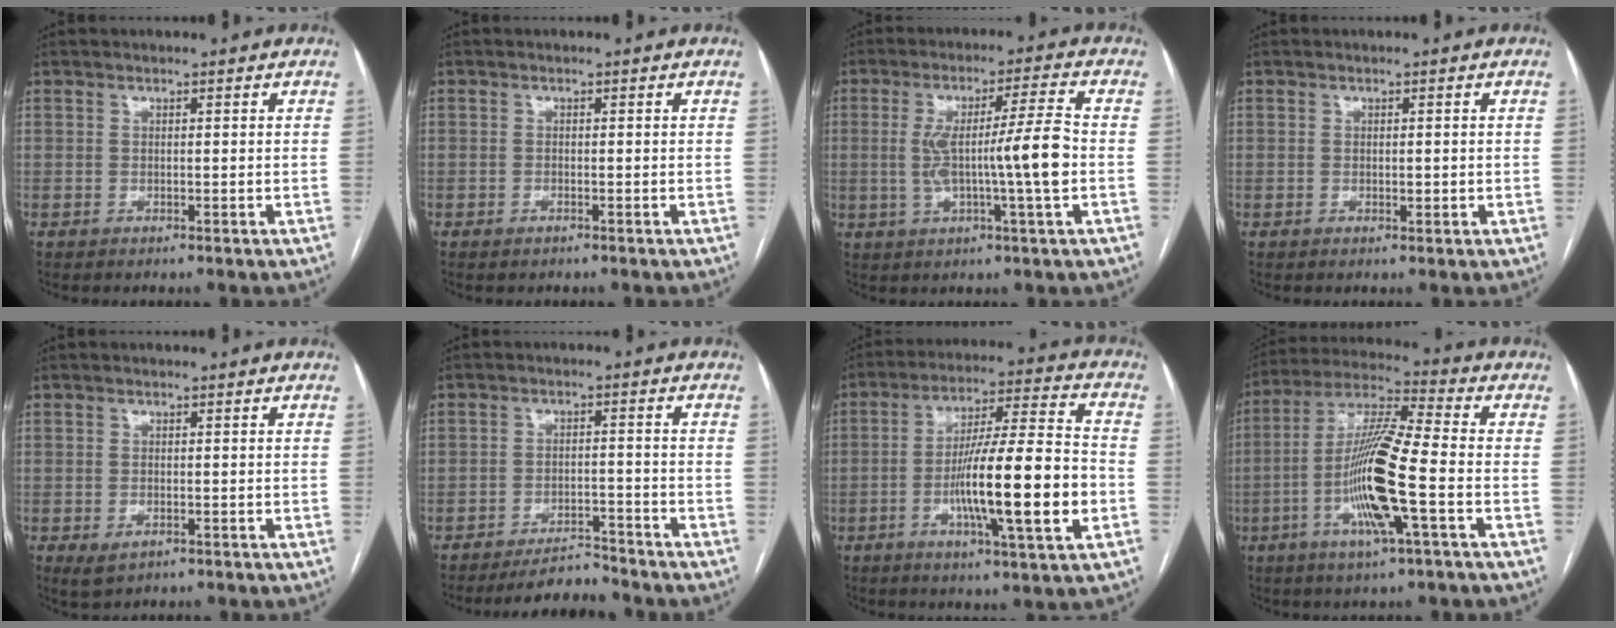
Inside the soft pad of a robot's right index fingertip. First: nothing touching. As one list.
[{"total": 0.7, "force": [-0.5, 0.2, 0.4], "torque": [-0.010, -0.001, -0.005]}, {"total": 10.8, "force": [-0.8, -0.6, 10.7], "torque": [-0.189, 0.008, -0.012]}, {"total": 0.9, "force": [0.0, 0.5, 0.7], "torque": [-0.008, -0.001, 0.002]}, {"total": 2.5, "force": [-1.1, 1.4, 1.8], "torque": [-0.036, -0.004, -0.007]}, {"total": 5.1, "force": [-5.0, 0.8, 0.4], "torque": [-0.002, -0.001, -0.080]}, {"total": 17.6, "force": [-4.2, 0.9, 17.1], "torque": [-0.286, -0.002, -0.068]}, {"total": 14.7, "force": [-4.0, 0.7, 14.1], "torque": [-0.281, -0.005, -0.080]}]